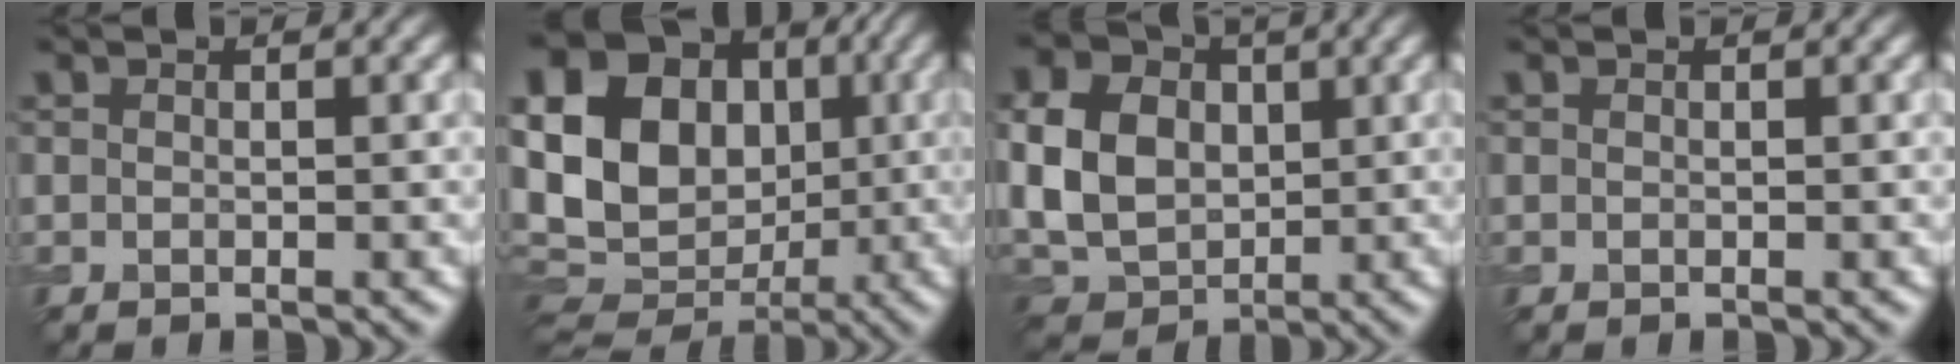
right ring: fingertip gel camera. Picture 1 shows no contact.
{"total": 21.0, "force": [2.9, 18.1, 10.2], "torque": [-0.222, 0.028, 0.023]}
{"total": 7.9, "force": [0.8, 5.9, 5.1], "torque": [-0.124, 0.007, 0.007]}
{"total": 0.0}